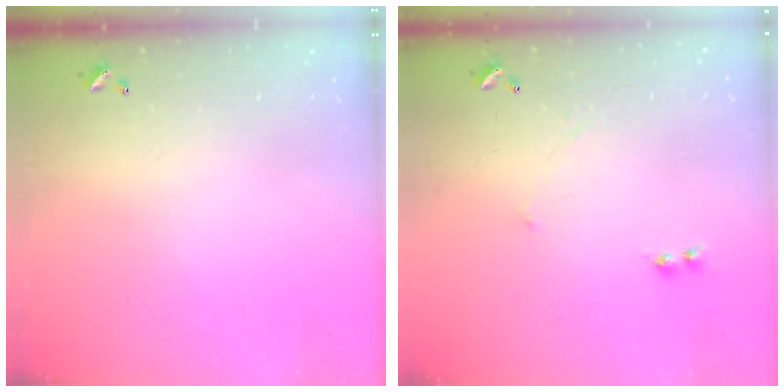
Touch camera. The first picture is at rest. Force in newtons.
{"total": 2.4, "press": 2.3, "slide": 0.5}